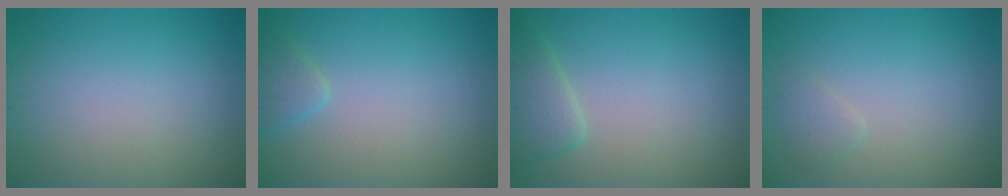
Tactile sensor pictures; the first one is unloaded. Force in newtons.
{"total": 1.6, "press": 1.6, "slide": 0.1}
{"total": 2.9, "press": 2.9, "slide": 0.3}
{"total": 1.1, "press": 1.1, "slide": 0.1}